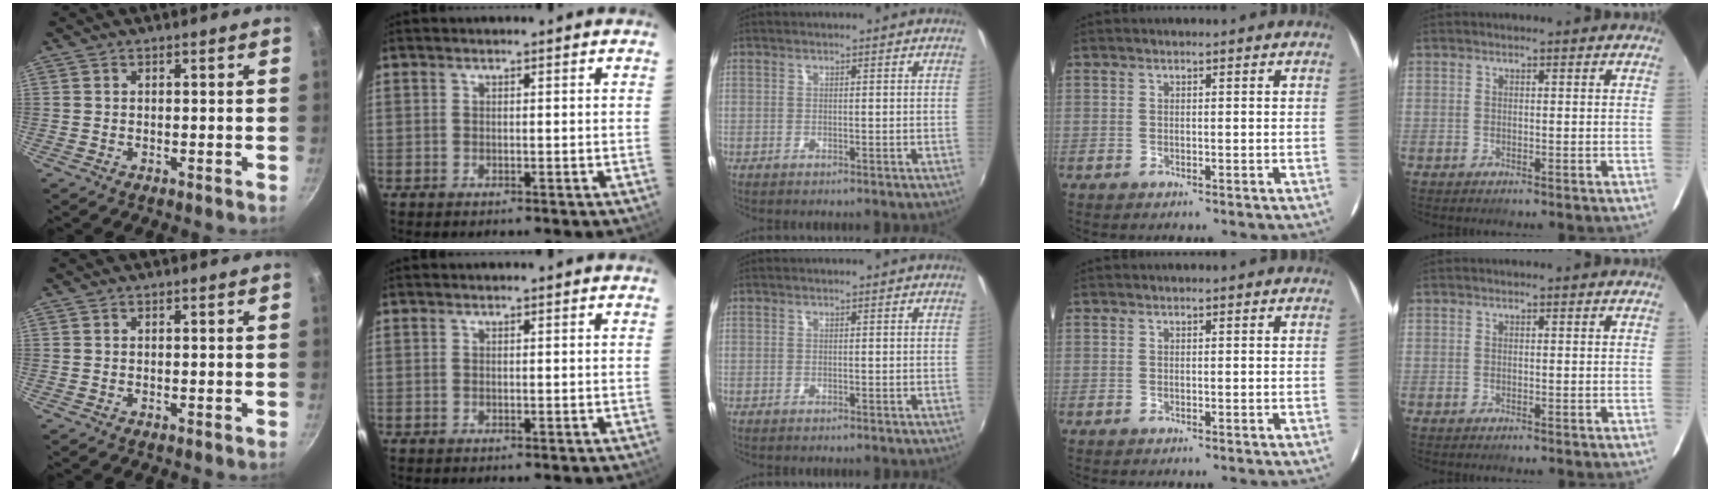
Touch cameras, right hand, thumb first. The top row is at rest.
{}